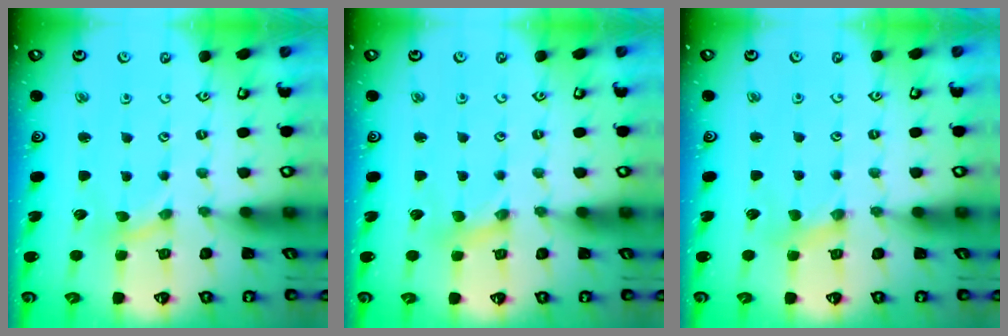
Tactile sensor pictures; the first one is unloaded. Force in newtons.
{"total": 0.0}
{"total": 0.9, "press": 0.9, "slide": 0.1}